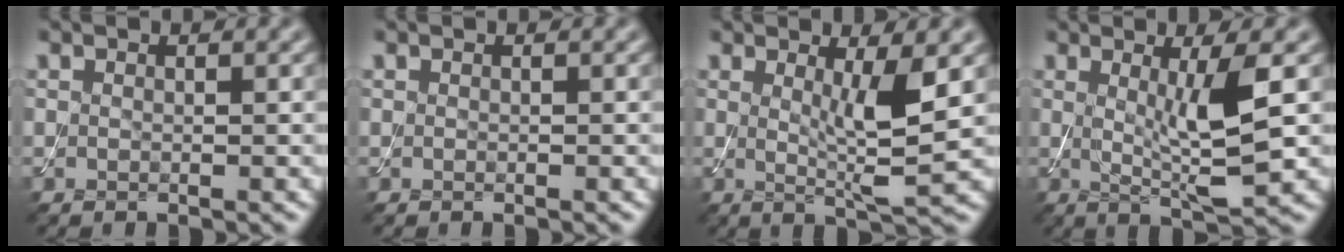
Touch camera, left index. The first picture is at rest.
{"total": 0.0}
{"total": 4.5, "force": [0.9, 0.8, 4.3], "torque": [-0.065, -0.013, 0.016]}
{"total": 5.1, "force": [0.7, 0.8, 5.0], "torque": [-0.082, -0.013, 0.015]}